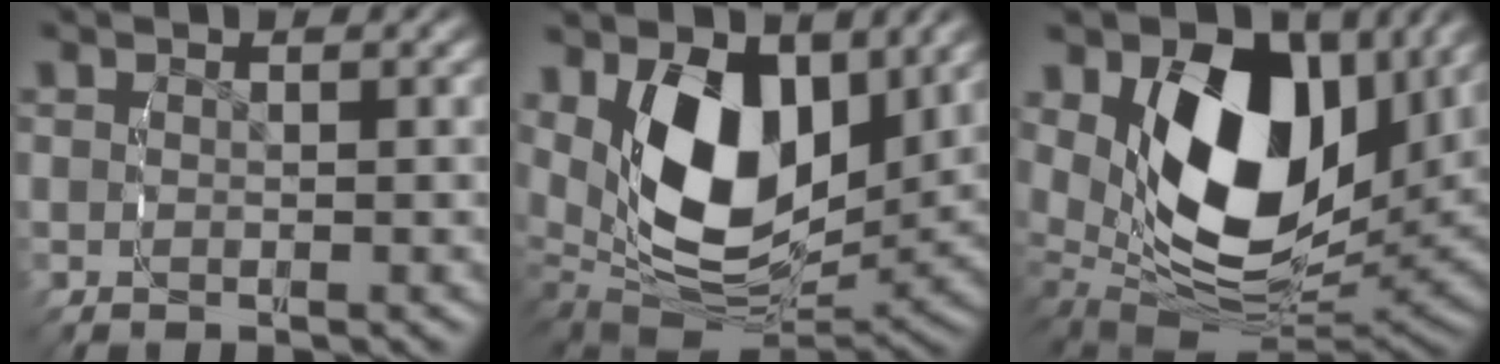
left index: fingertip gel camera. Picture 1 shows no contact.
{"total": 12.2, "force": [1.3, 8.6, 8.5], "torque": [-0.193, -0.048, 0.040]}
{"total": 16.0, "force": [2.5, 11.2, 11.2], "torque": [-0.224, -0.038, 0.045]}